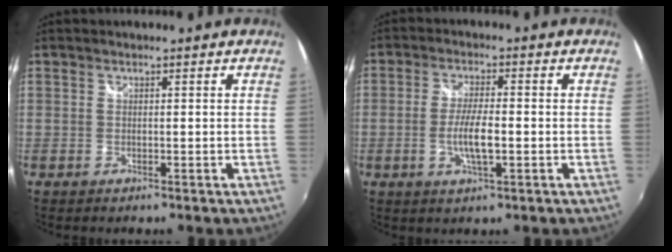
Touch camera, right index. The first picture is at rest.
{"total": 6.2, "force": [-1.4, 1.3, 5.9], "torque": [-0.116, -0.004, -0.026]}